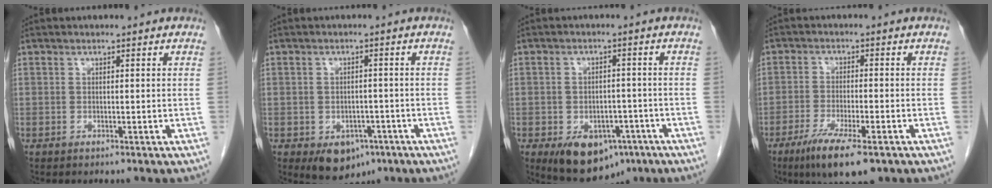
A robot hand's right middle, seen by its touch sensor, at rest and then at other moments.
{"total": 5.4, "force": [-2.7, 3.9, 2.5], "torque": [-0.032, 0.000, -0.030]}
{"total": 9.4, "force": [-5.0, 6.1, 5.0], "torque": [-0.073, 0.003, -0.065]}
{"total": 8.9, "force": [-5.7, 1.6, 6.6], "torque": [-0.114, -0.022, -0.090]}